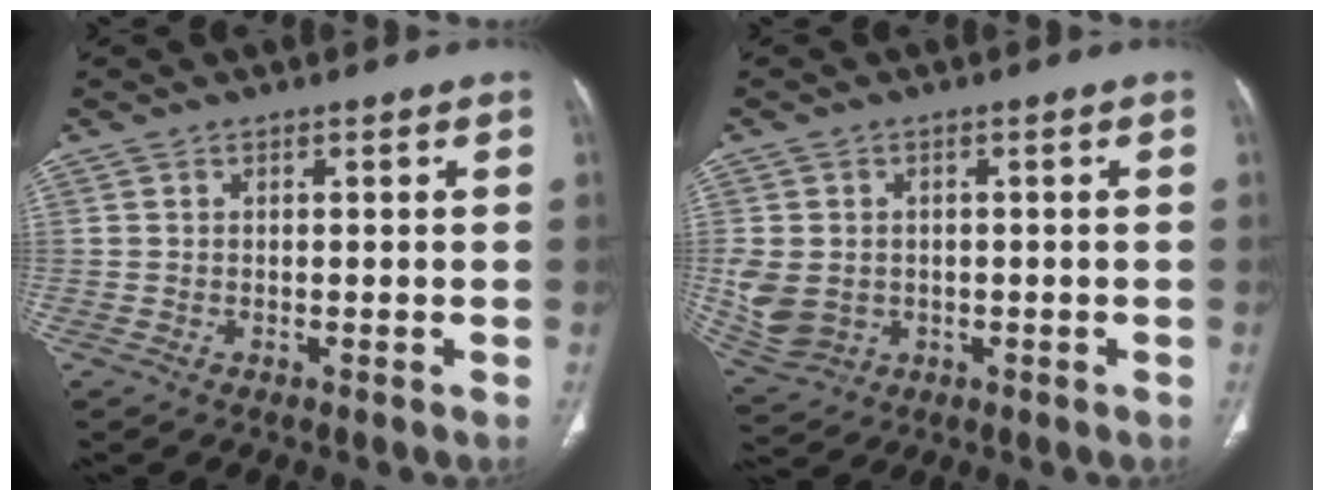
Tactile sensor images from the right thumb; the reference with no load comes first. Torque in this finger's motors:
{"motor_torque": [0.11, 0.03, 0.90, -0.21, 0.09]}